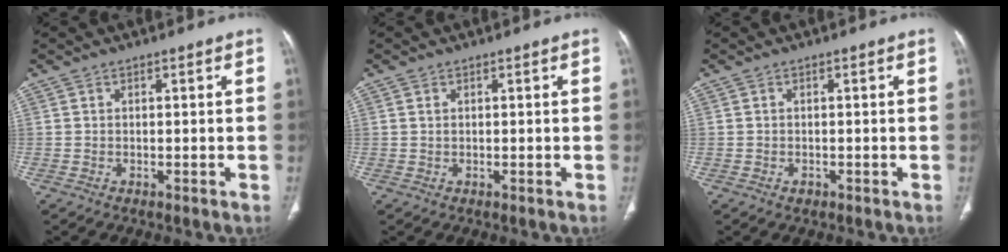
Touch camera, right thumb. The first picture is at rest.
{"total": 0.6, "force": [0.2, 0.3, 0.4], "torque": [-0.010, 0.003, 0.005]}
{"total": 0.9, "force": [-0.4, 0.7, 0.4], "torque": [-0.004, 0.001, -0.005]}